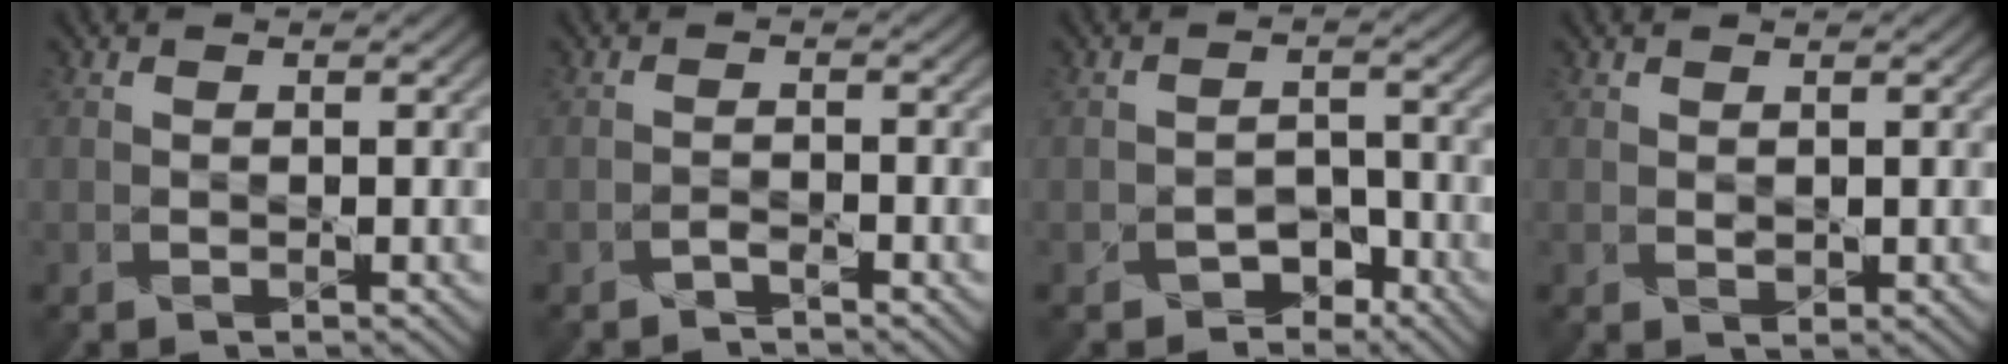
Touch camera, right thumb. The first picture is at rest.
{"total": 1.1, "force": [-1.1, -0.2, 0.0], "torque": [0.000, 0.004, -0.025]}
{"total": 3.3, "force": [-2.6, 1.8, 0.8], "torque": [-0.004, 0.004, -0.045]}
{"total": 0.8, "force": [0.5, 0.5, 0.3], "torque": [-0.009, -0.001, 0.012]}